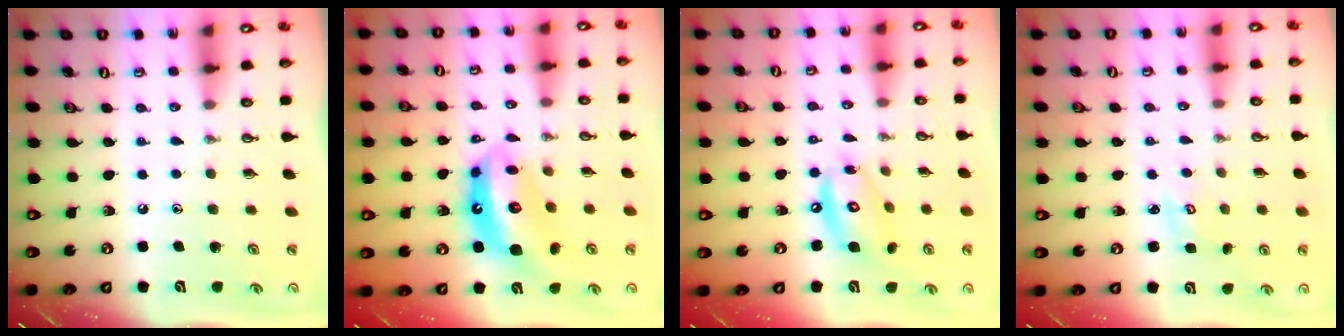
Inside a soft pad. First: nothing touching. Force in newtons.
{"total": 14.2, "press": 14.1, "slide": 1.1}
{"total": 12.2, "press": 12.2, "slide": 1.0}
{"total": 2.0, "press": 2.0, "slide": 0.1}